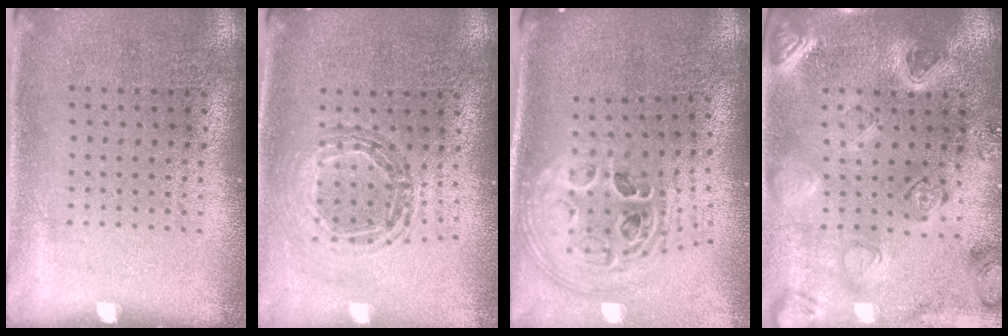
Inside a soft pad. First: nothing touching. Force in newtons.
{"total": 0.9, "press": 0.9, "slide": 0.1}
{"total": 2.8, "press": 2.0, "slide": 1.9}
{"total": 2.2, "press": 2.2, "slide": 0.3}